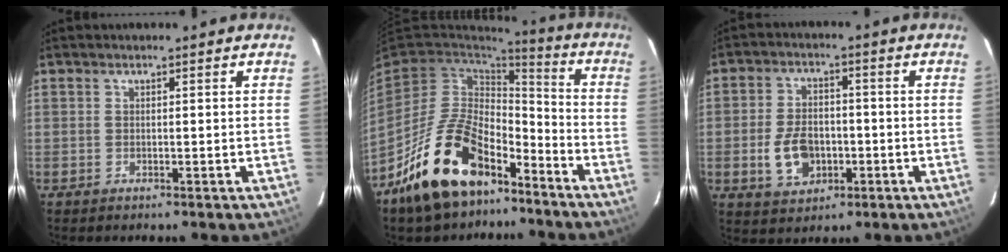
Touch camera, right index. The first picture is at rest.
{"total": 20.0, "force": [-13.0, 10.3, 11.3], "torque": [-0.229, 0.014, -0.207]}
{"total": 8.7, "force": [-2.4, 5.9, 6.0], "torque": [-0.127, 0.009, -0.031]}